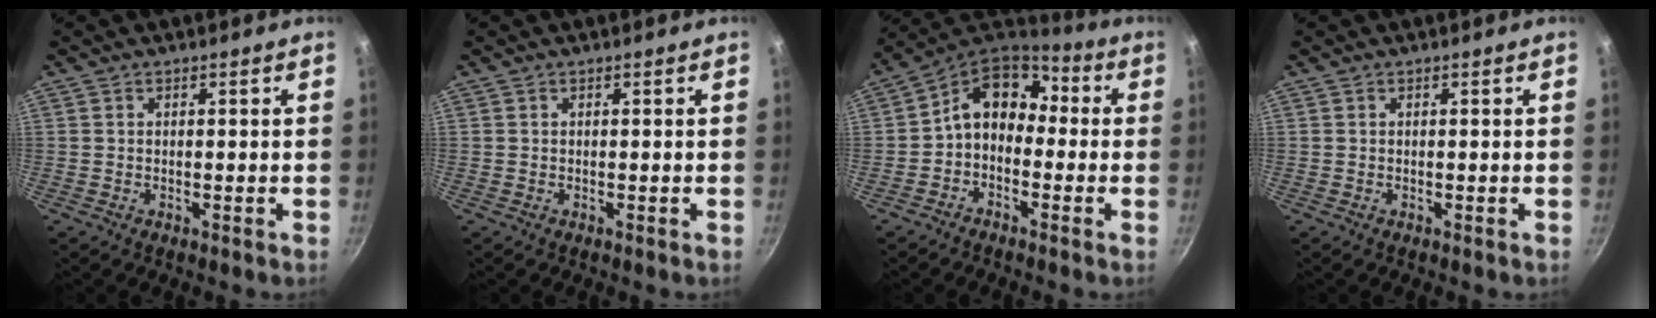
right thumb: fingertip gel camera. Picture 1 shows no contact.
{"total": 0.0}
{"total": 11.3, "force": [-1.1, 8.3, 7.6], "torque": [-0.088, 0.053, -0.039]}
{"total": 0.0}